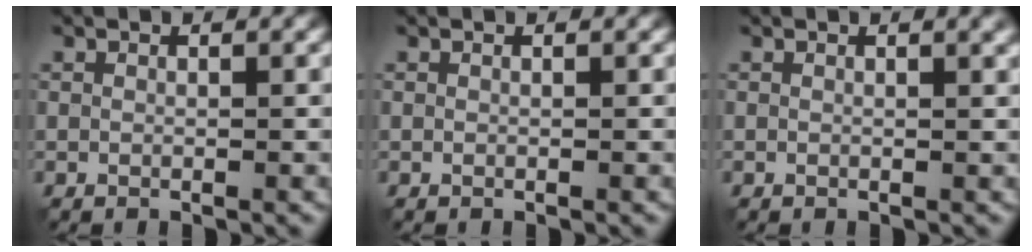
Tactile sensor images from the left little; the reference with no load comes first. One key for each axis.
{"total": 0.0}
{"total": 1.1, "fx": 0.6, "fy": 0.3, "fz": 0.8, "tx": -0.005, "ty": 0.006, "tz": 0.007}